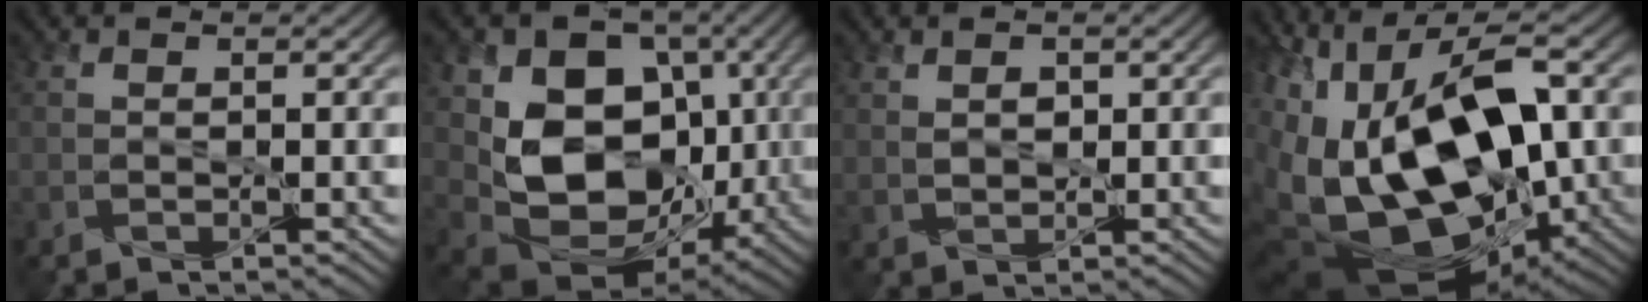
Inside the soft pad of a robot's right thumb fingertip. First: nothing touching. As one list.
[{"total": 14.3, "force": [0.2, 10.7, 9.4], "torque": [-0.175, -0.029, 0.012]}, {"total": 2.3, "force": [0.9, 1.6, 1.3], "torque": [-0.045, -0.002, 0.021]}, {"total": 21.1, "force": [-2.4, 10.9, 17.9], "torque": [-0.327, -0.002, -0.030]}]